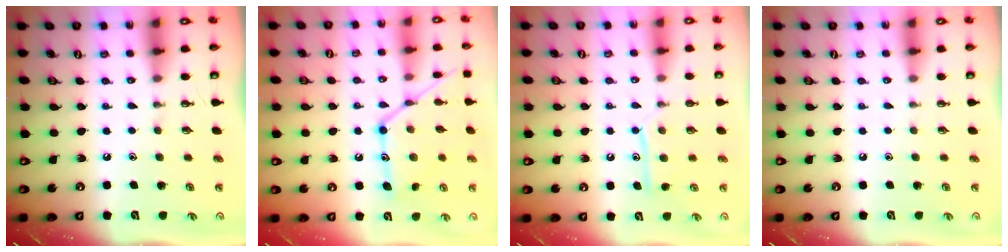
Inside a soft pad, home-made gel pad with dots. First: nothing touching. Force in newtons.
{"total": 16.1, "press": 16.1, "slide": 1.1}
{"total": 10.2, "press": 10.2, "slide": 0.8}
{"total": 0.0}